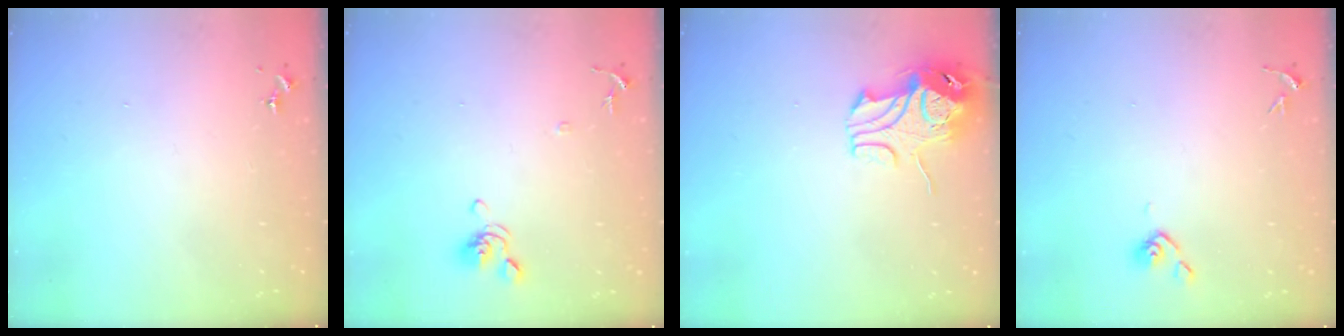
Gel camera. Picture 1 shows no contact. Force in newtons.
{"total": 8.1, "press": 8.0, "slide": 1.5}
{"total": 9.8, "press": 9.6, "slide": 1.5}
{"total": 4.3, "press": 4.2, "slide": 0.9}